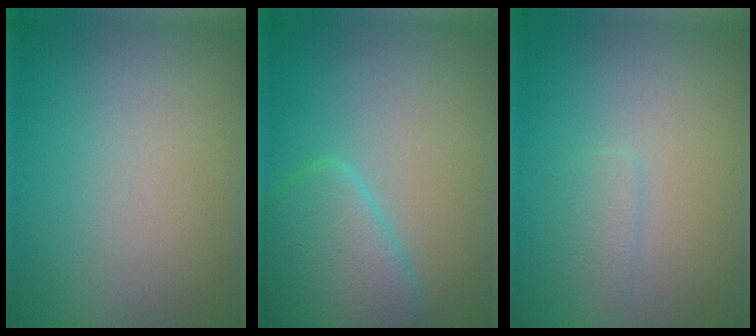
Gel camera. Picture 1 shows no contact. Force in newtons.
{"total": 5.0, "press": 5.0, "slide": 0.3}
{"total": 1.1, "press": 1.1, "slide": 0.1}